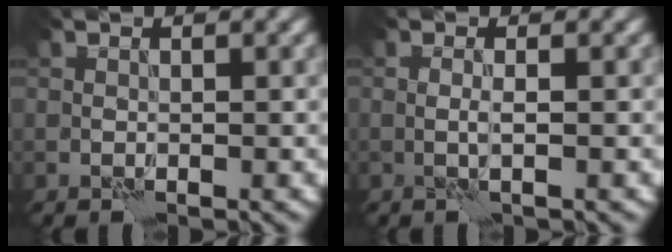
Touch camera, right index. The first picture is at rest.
{"total": 0.9, "force": [0.5, -0.8, 0.2], "torque": [-0.007, -0.001, 0.010]}